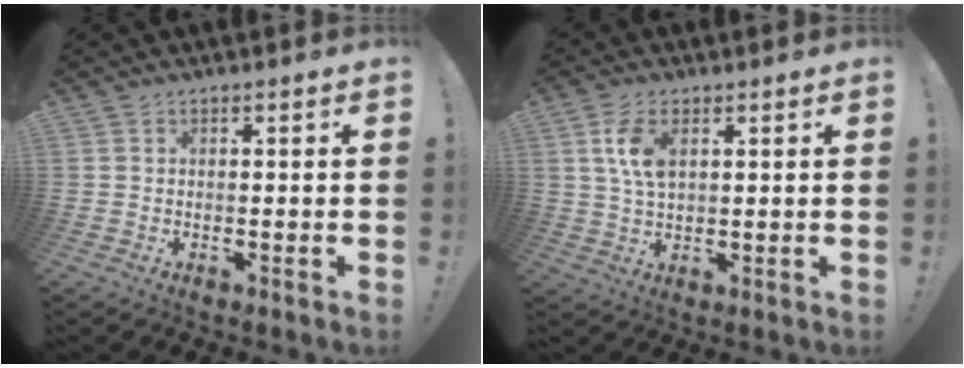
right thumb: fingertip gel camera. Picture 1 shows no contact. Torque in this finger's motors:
{"motor_torque": [-0.08, 0.20, 0.44, 0.58, 0.00]}